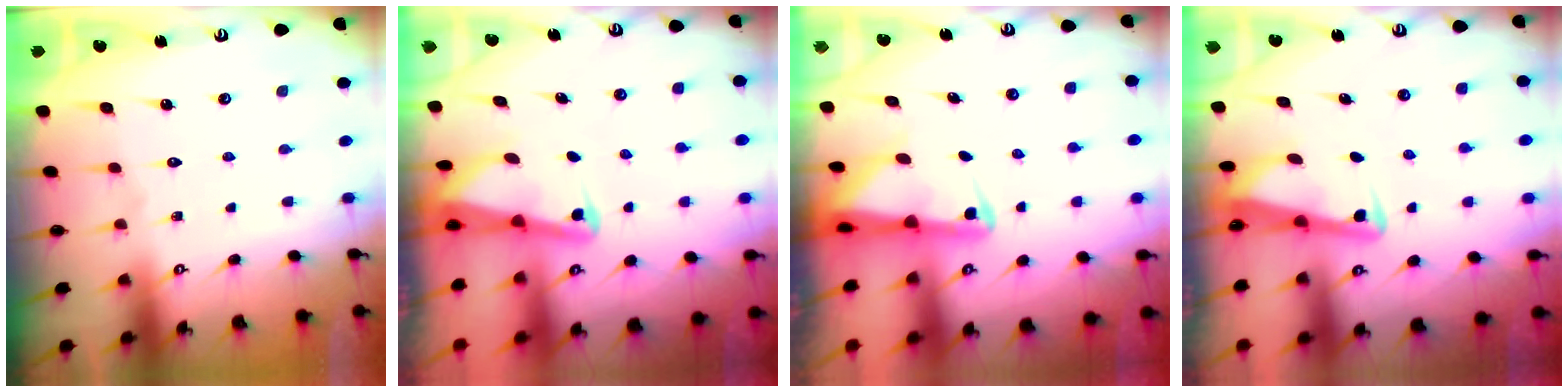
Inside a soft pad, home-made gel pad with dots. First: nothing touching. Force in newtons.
{"total": 2.7, "press": 2.6, "slide": 0.6}
{"total": 2.5, "press": 2.5, "slide": 0.5}
{"total": 3.3, "press": 3.3, "slide": 0.3}